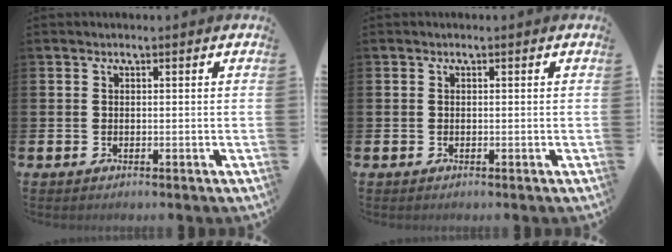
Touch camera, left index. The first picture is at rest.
{"total": 0.0}